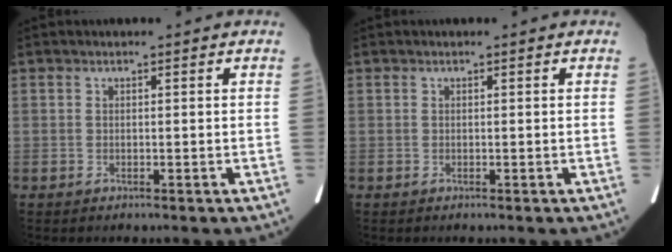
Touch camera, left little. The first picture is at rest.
{"total": 0.0}